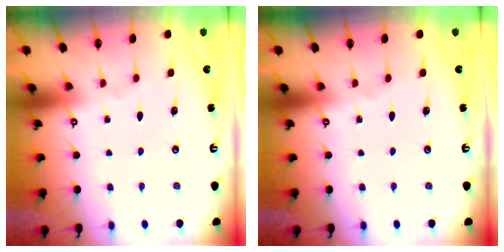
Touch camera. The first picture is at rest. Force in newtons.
{"total": 0.0}